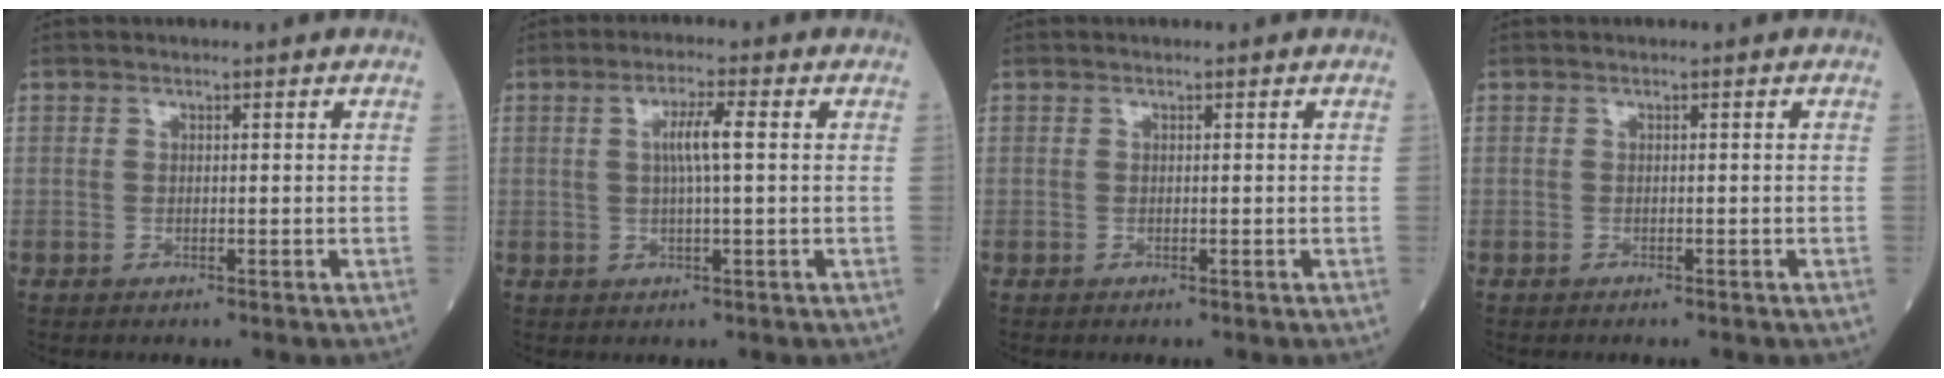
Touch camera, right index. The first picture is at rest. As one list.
[{"total": 4.3, "force": [0.7, 0.1, 4.2], "torque": [-0.079, 0.004, 0.011]}, {"total": 0.0}, {"total": 0.7, "force": [-0.6, 0.1, 0.3], "torque": [-0.011, -0.002, -0.009]}]